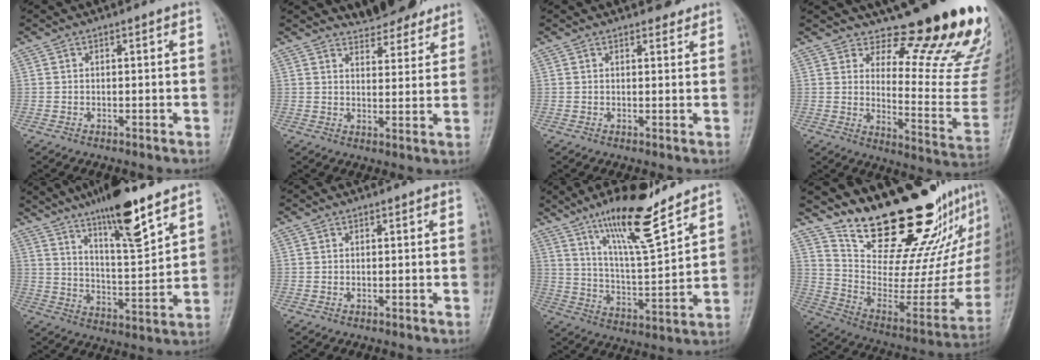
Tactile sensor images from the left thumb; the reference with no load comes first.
{"total": 8.1, "force": [7.3, 2.9, 1.9], "torque": [-0.002, -0.047, 0.101]}
{"total": 2.2, "force": [1.9, 0.9, 0.5], "torque": [0.008, -0.011, 0.022]}
{"total": 16.3, "force": [14.0, 2.8, 7.8], "torque": [-0.063, -0.170, 0.184]}
{"total": 14.8, "force": [10.3, 2.8, 10.2], "torque": [-0.158, -0.060, 0.178]}
{"total": 0.5, "force": [0.0, 0.4, 0.4], "torque": [-0.005, 0.002, 0.001]}
{"total": 15.1, "force": [10.9, 2.8, 10.0], "torque": [-0.159, -0.070, 0.195]}
{"total": 26.2, "force": [20.2, 8.1, 14.5], "torque": [-0.180, -0.134, 0.316]}